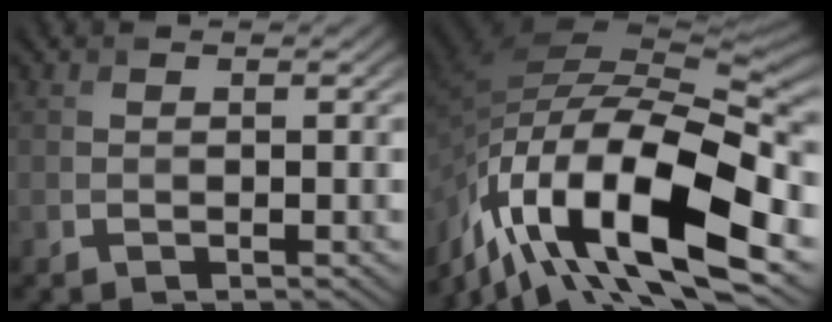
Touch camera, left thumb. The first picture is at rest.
{"total": 18.7, "force": [-8.5, 7.7, 14.8], "torque": [-0.304, -0.005, -0.155]}